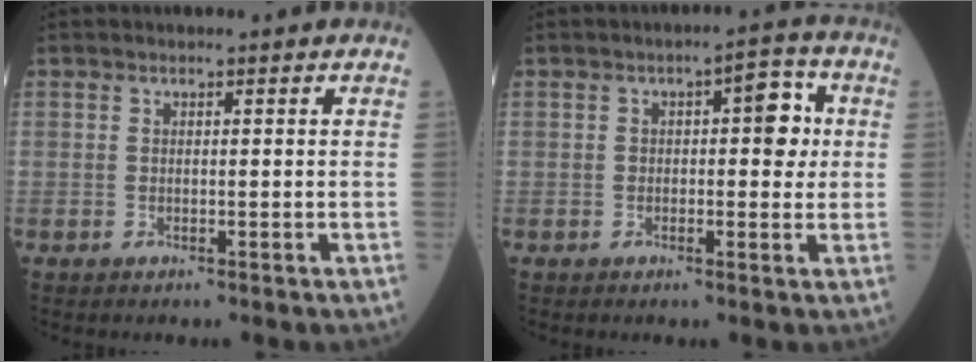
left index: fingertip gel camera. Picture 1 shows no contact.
{"total": 5.5, "force": [0.7, 2.3, 4.9], "torque": [-0.060, 0.018, 0.003]}